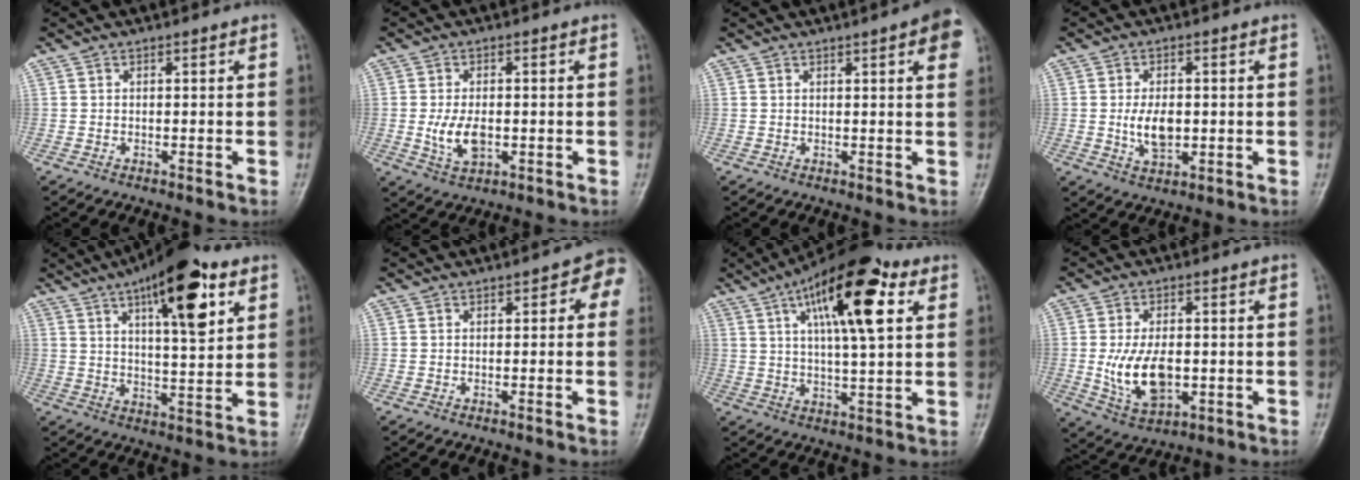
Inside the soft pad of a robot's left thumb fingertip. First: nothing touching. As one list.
[{"total": 6.0, "force": [-1.0, 3.4, 4.9], "torque": [-0.092, -0.002, -0.012]}, {"total": 5.6, "force": [2.4, 1.0, 5.0], "torque": [-0.051, 0.000, 0.023]}, {"total": 6.1, "force": [-0.4, 3.6, 4.9], "torque": [-0.083, -0.004, -0.003]}, {"total": 16.8, "force": [8.1, 5.5, 13.7], "torque": [-0.181, -0.025, 0.121]}, {"total": 4.8, "force": [1.0, 2.4, 4.0], "torque": [-0.021, 0.011, -0.001]}, {"total": 17.5, "force": [6.9, 5.7, 15.0], "torque": [-0.221, -0.004, 0.104]}, {"total": 10.5, "force": [-1.2, 6.0, 8.5], "torque": [-0.146, -0.003, -0.010]}]